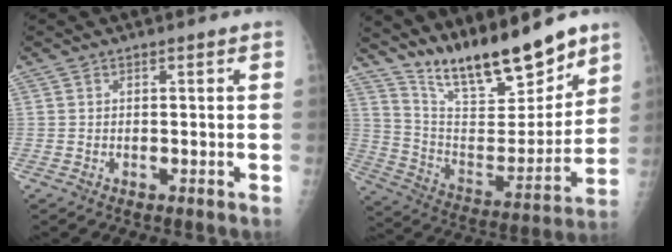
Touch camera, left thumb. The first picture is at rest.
{"total": 20.3, "force": [16.2, 5.3, 11.0], "torque": [-0.141, -0.096, 0.285]}